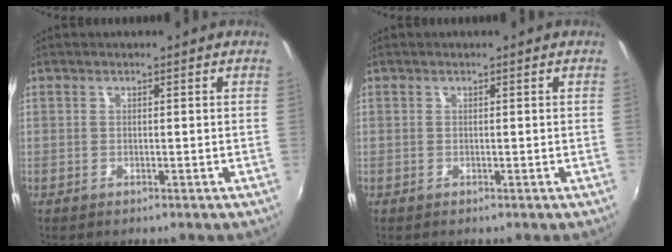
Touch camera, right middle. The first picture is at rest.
{"total": 0.0}